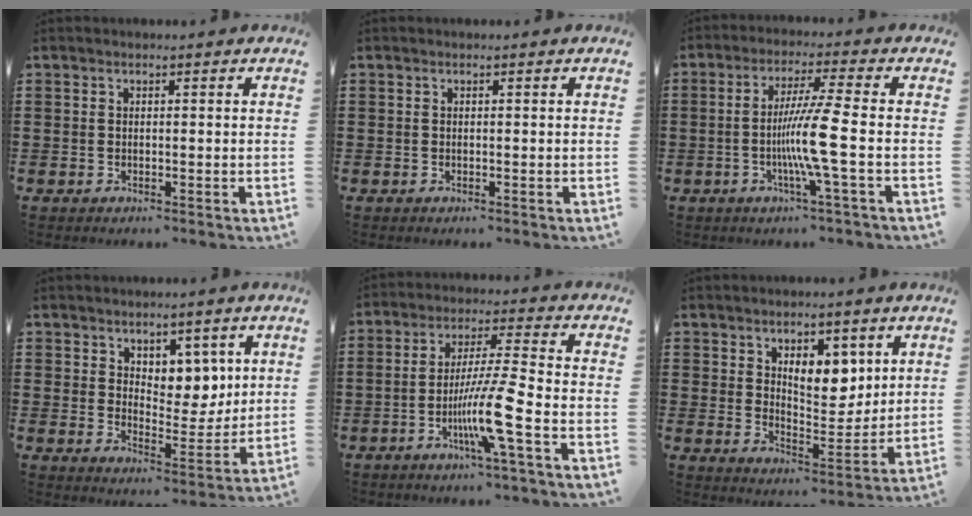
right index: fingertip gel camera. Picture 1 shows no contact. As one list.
[{"total": 0.0}, {"total": 8.0, "force": [-1.8, -0.8, 7.7], "torque": [-0.147, -0.018, -0.038]}, {"total": 5.6, "force": [3.8, 3.9, 1.4], "torque": [-0.032, -0.009, 0.068]}, {"total": 9.9, "force": [-4.2, -0.3, 9.0], "torque": [-0.176, -0.014, -0.082]}, {"total": 6.9, "force": [3.7, 3.9, 4.4], "torque": [-0.069, -0.012, 0.061]}]